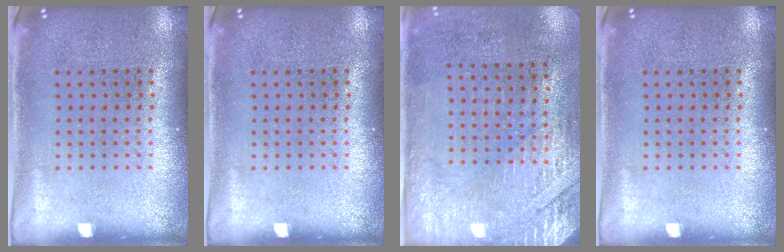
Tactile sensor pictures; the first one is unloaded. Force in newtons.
{"total": 0.0}
{"total": 2.9, "press": 2.5, "slide": 1.5}
{"total": 0.0}